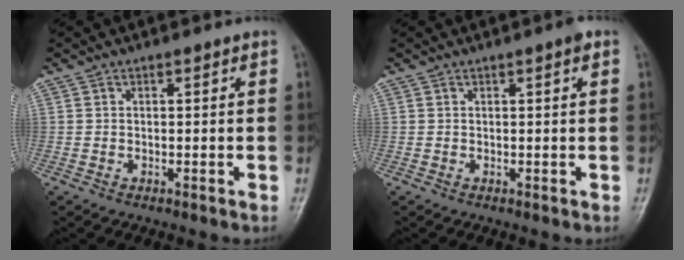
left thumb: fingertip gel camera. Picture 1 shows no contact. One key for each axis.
{"total": 1.2, "fx": 0.6, "fy": 0.1, "fz": 1.1, "tx": -0.019, "ty": 0.001, "tz": 0.006}